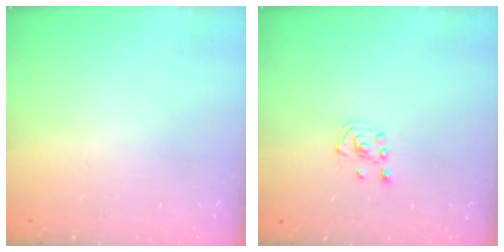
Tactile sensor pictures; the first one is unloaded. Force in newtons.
{"total": 2.3, "press": 2.2, "slide": 0.8}